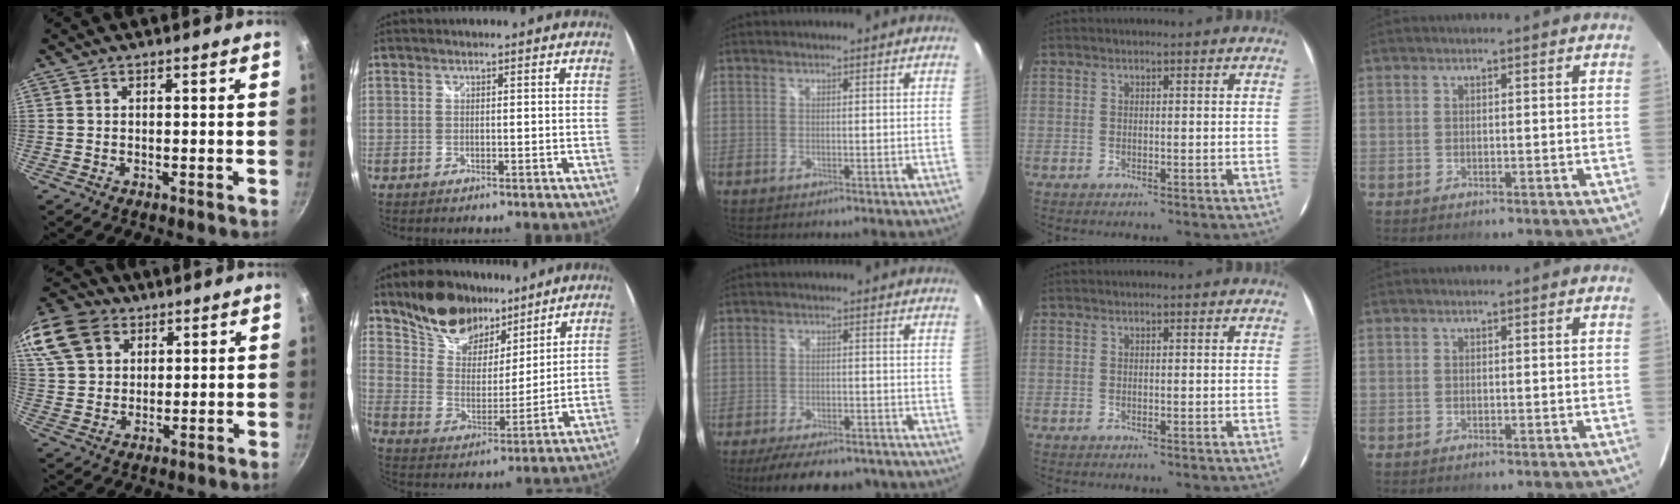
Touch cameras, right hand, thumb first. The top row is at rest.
{"thumb": {"total": 21.7, "force": [11.2, 15.7, 9.9], "torque": [-0.244, 0.029, 0.214]}, "index": {"total": 15.8, "force": [11.6, 8.5, 6.4], "torque": [-0.146, 0.034, 0.217]}, "middle": {"total": 12.7, "force": [-10.3, 4.1, 6.3], "torque": [-0.127, -0.017, -0.146]}}